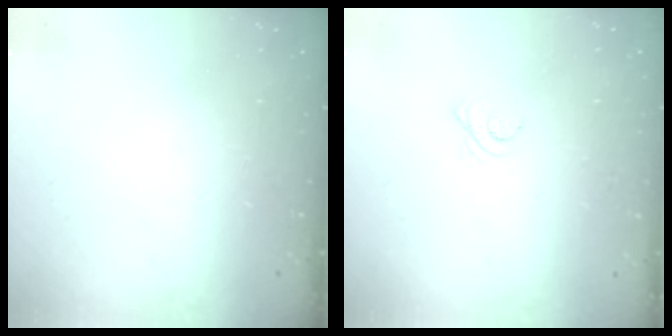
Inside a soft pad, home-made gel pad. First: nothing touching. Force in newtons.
{"total": 3.3, "press": 3.2, "slide": 0.5}